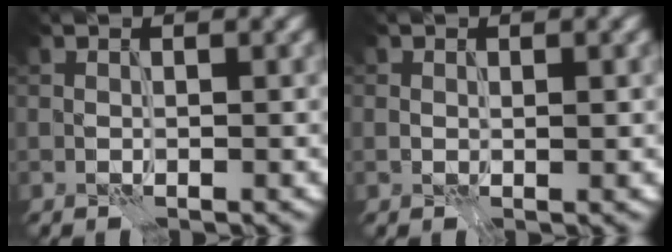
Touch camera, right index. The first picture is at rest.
{"total": 0.5, "force": [0.2, 0.3, 0.4], "torque": [-0.006, -0.002, 0.005]}